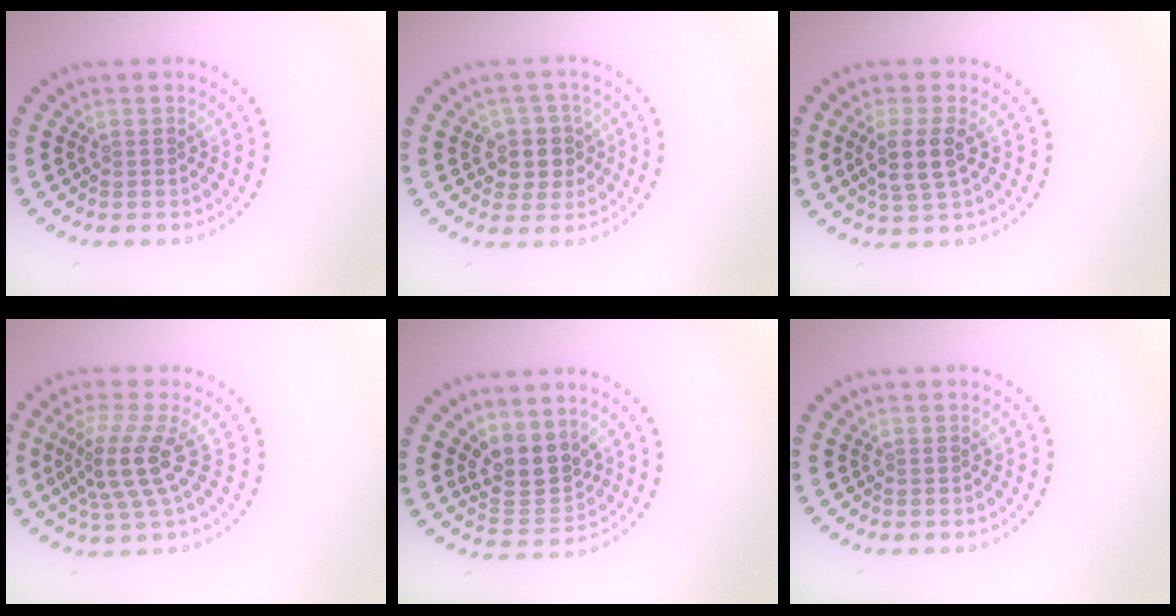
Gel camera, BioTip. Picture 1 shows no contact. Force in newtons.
{"total": 3.2, "press": 3.0, "slide": 1.3}
{"total": 2.9, "press": 2.6, "slide": 1.4}
{"total": 4.0, "press": 2.8, "slide": 2.7}
{"total": 3.9, "press": 3.4, "slide": 1.9}
{"total": 0.0}